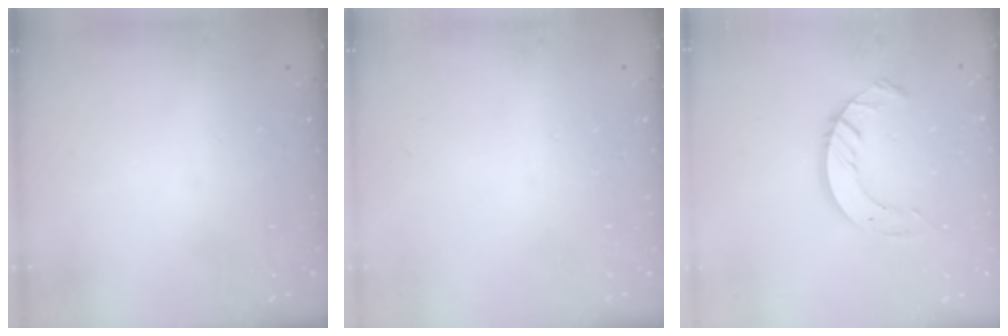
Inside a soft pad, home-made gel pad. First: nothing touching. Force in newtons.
{"total": 0.0}
{"total": 8.8, "press": 8.8, "slide": 0.9}